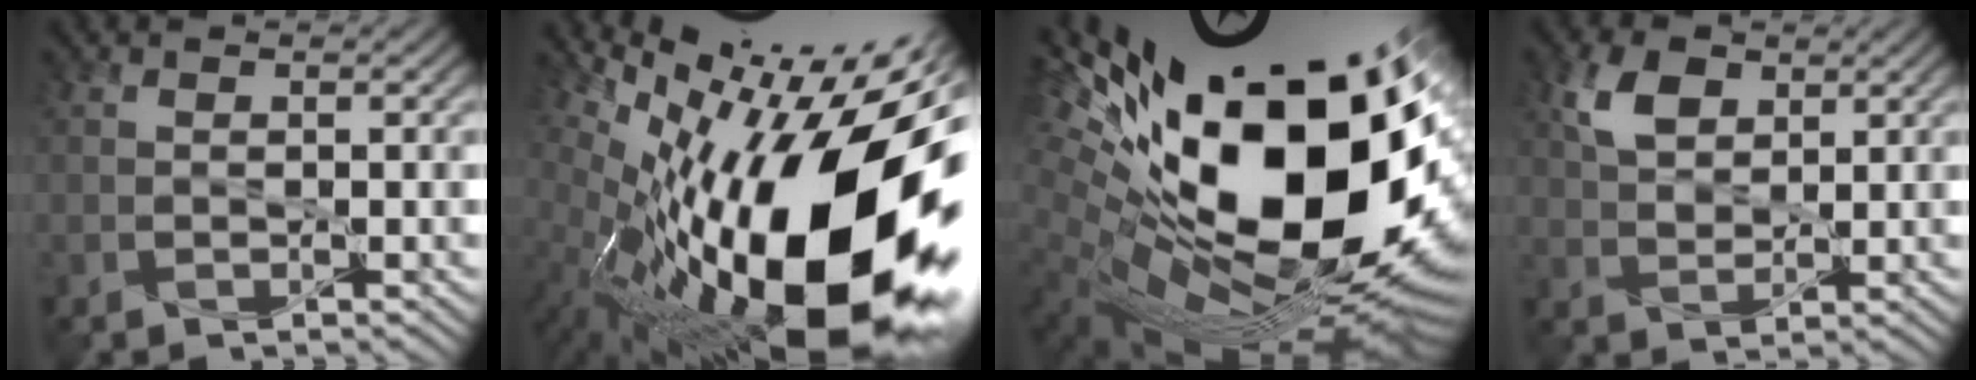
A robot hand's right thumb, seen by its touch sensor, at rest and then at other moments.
{"total": 22.5, "force": [-2.8, 8.7, 20.6], "torque": [-0.346, -0.039, -0.052]}
{"total": 23.3, "force": [3.4, 12.5, 19.4], "torque": [-0.385, -0.051, 0.075]}
{"total": 4.9, "force": [2.3, 3.0, 3.2], "torque": [-0.074, 0.005, 0.046]}